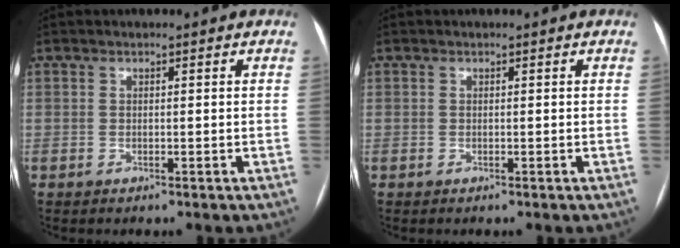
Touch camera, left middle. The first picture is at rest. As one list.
[{"total": 0.0}]